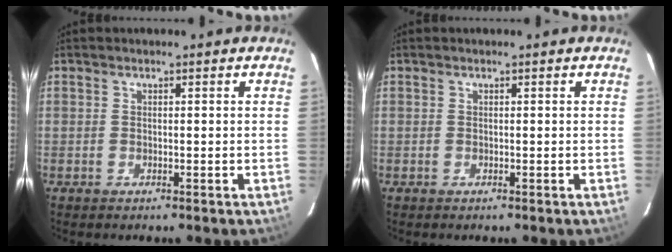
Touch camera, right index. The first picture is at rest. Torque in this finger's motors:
{"motor_torque": [0.00, 0.00, 0.03, 0.01]}